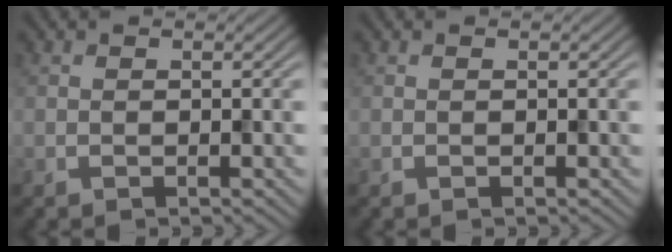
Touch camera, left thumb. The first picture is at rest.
{"total": 0.0}